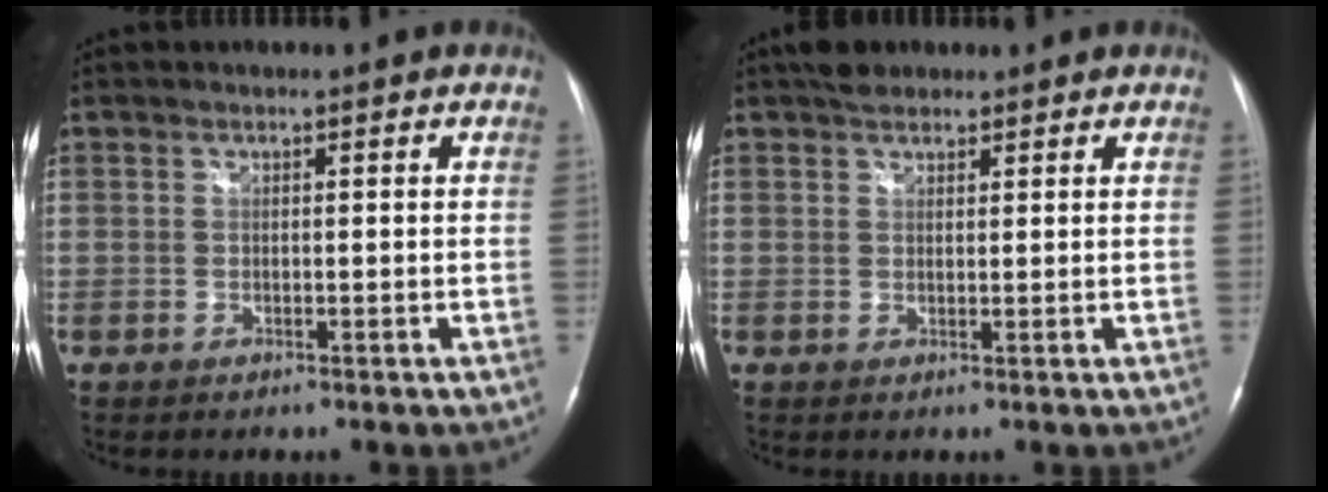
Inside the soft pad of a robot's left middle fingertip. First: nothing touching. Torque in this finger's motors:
{"motor_torque": [0.20, -0.15, 0.01, 0.01]}